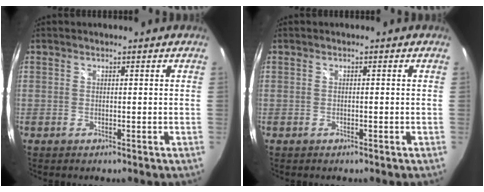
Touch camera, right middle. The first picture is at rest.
{"total": 0.5, "force": [-0.3, 0.2, 0.4], "torque": [-0.006, 0.002, -0.006]}